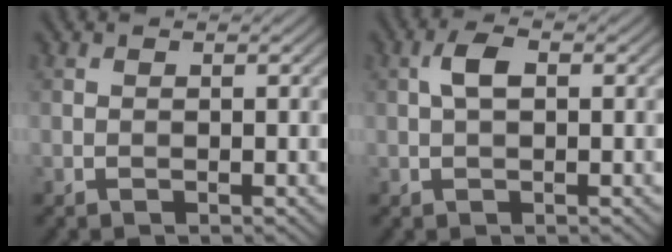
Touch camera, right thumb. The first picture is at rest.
{"total": 2.7, "force": [0.3, 1.3, 2.4], "torque": [-0.049, 0.008, 0.001]}